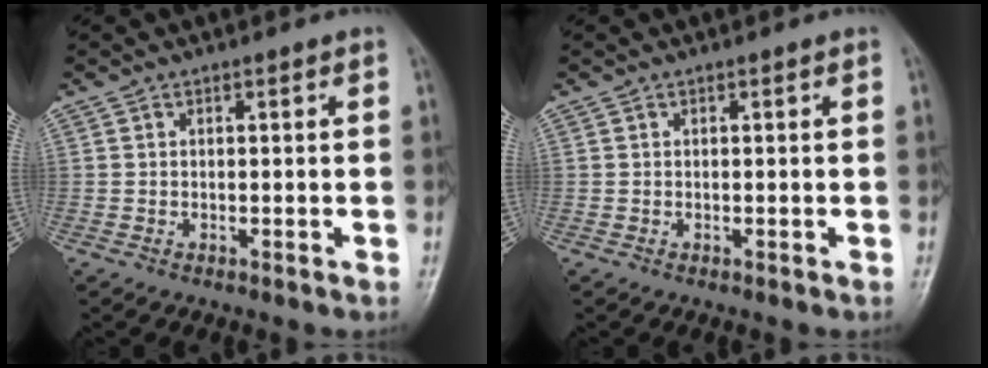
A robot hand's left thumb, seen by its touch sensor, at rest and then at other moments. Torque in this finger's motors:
{"motor_torque": [0.00, 0.00, 0.00, 0.00, 0.00]}